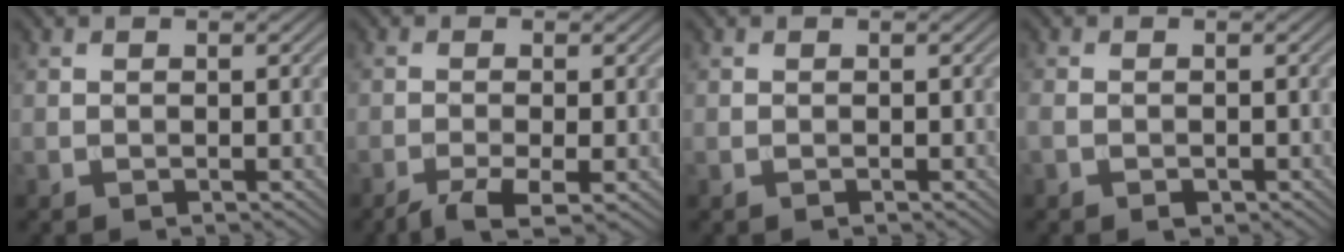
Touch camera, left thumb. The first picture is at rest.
{"total": 3.5, "force": [-2.2, 0.6, 2.7], "torque": [-0.052, -0.003, -0.042]}
{"total": 0.0}
{"total": 2.1, "force": [-1.1, 1.2, 1.3], "torque": [-0.034, -0.006, -0.022]}